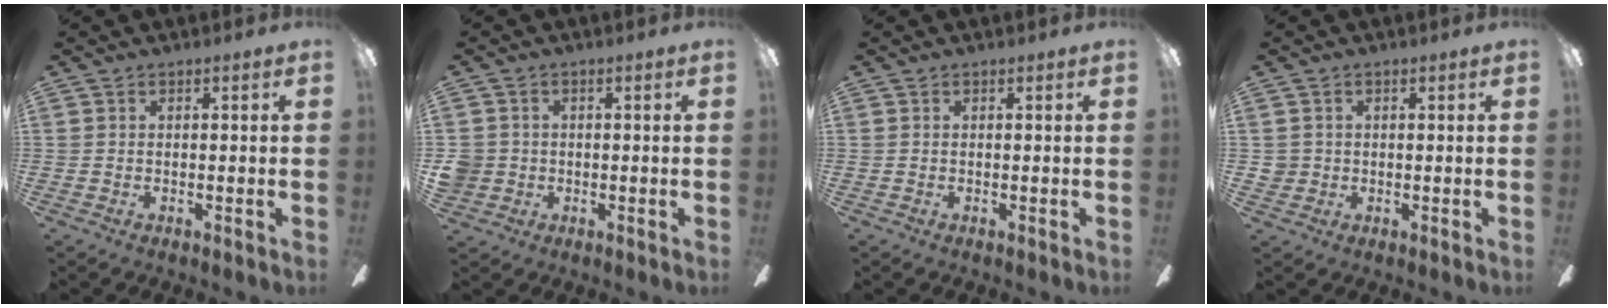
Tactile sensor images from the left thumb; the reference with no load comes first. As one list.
[{"total": 3.8, "force": [0.0, 3.7, 0.5], "torque": [-0.014, 0.006, -0.001]}, {"total": 0.0}, {"total": 2.4, "force": [0.4, 2.4, 0.2], "torque": [-0.010, 0.005, 0.007]}]